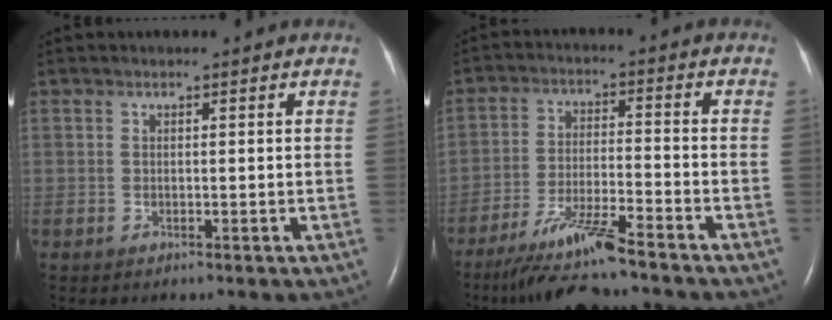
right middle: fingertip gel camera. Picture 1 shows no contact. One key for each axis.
{"total": 9.2, "fx": -7.5, "fy": -0.1, "fz": 5.3, "tx": -0.102, "ty": -0.031, "tz": -0.137}